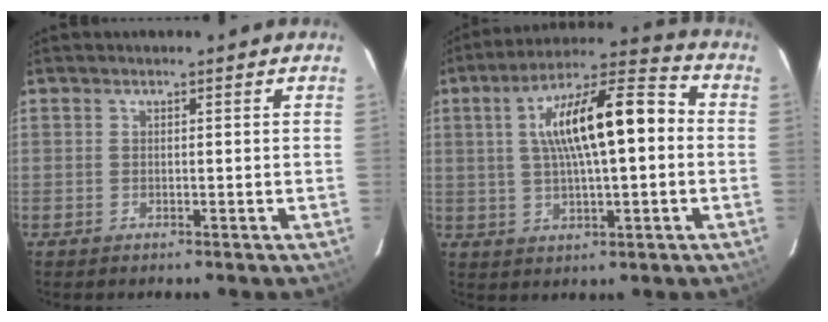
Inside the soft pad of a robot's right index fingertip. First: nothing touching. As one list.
[{"total": 16.3, "force": [1.4, 4.8, 15.5], "torque": [-0.259, 0.032, 0.022]}]